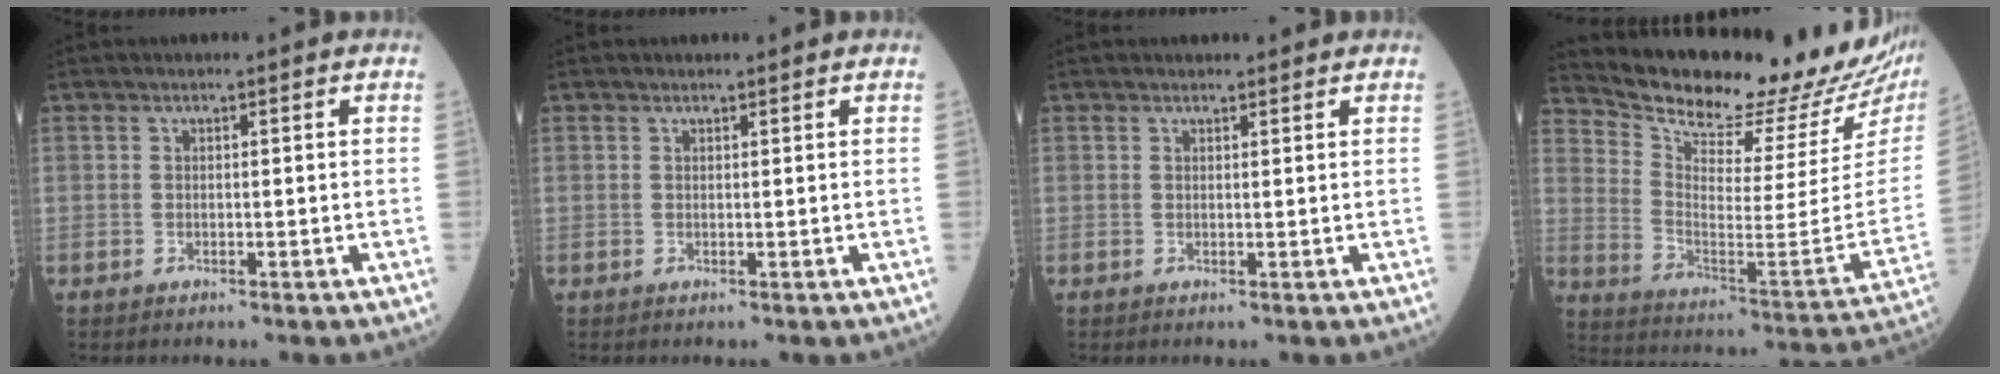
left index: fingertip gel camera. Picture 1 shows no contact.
{"total": 1.0, "force": [1.0, 0.1, 0.2], "torque": [-0.008, 0.006, 0.017]}
{"total": 2.1, "force": [2.0, 0.5, 0.3], "torque": [-0.008, 0.009, 0.026]}
{"total": 23.0, "force": [21.0, 2.2, 9.0], "torque": [-0.164, -0.097, 0.298]}